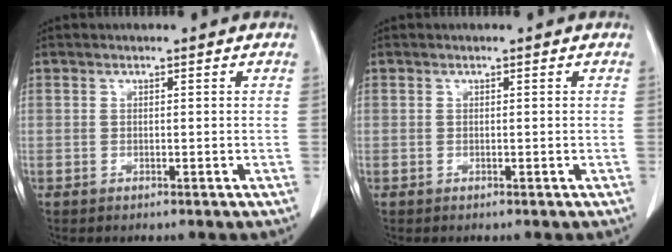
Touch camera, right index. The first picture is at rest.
{"total": 0.0}